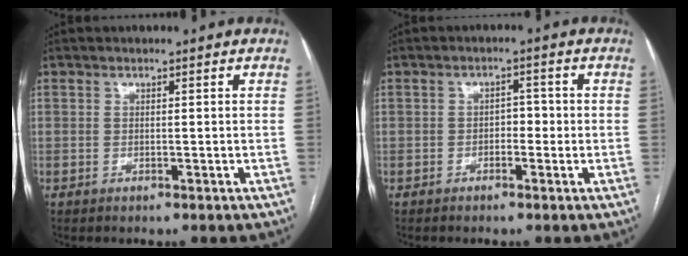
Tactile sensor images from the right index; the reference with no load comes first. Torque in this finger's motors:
{"motor_torque": [-0.01, 0.03, -0.01, 0.00]}